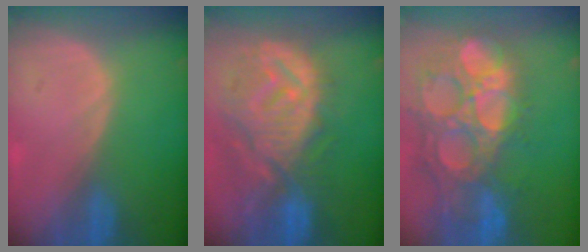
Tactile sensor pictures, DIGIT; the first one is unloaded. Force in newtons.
{"total": 12.3, "press": 11.0, "slide": 5.4}
{"total": 15.4, "press": 12.8, "slide": 8.6}